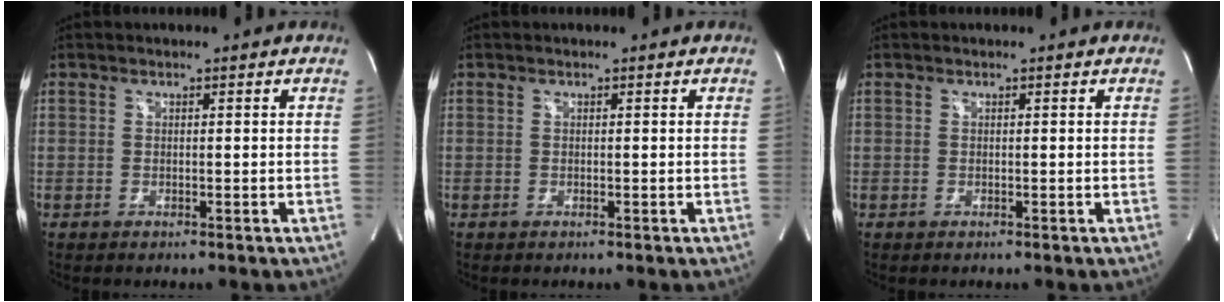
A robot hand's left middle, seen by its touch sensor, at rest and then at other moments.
{"total": 0.0}
{"total": 0.0}